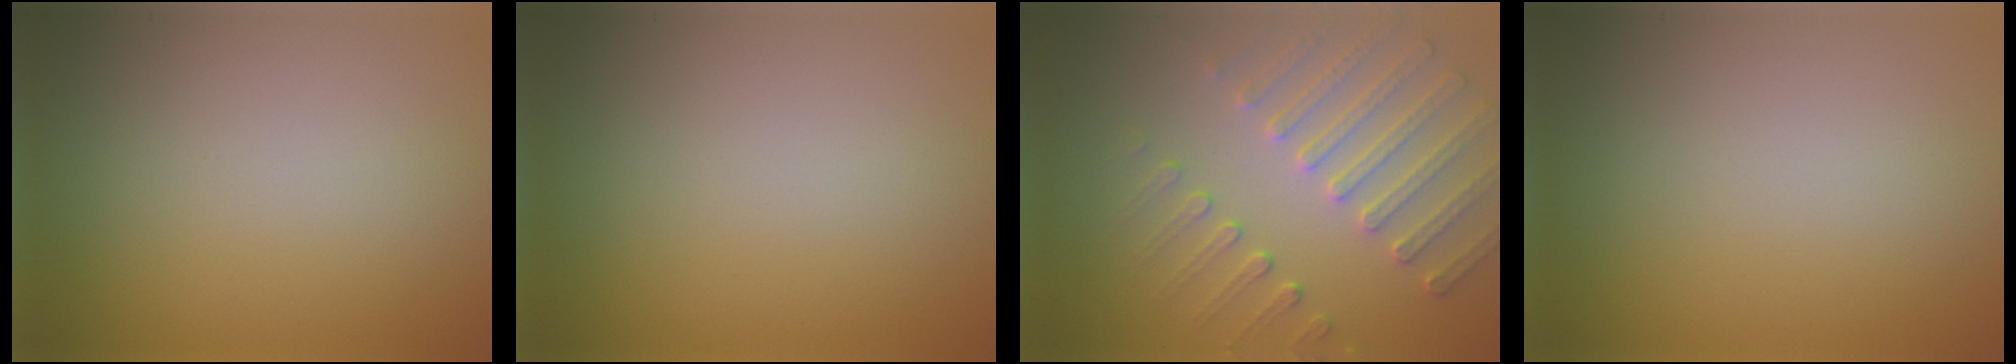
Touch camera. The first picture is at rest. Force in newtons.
{"total": 0.0}
{"total": 4.0, "press": 3.7, "slide": 1.6}
{"total": 0.0}